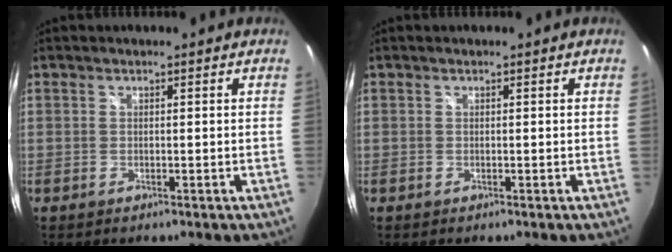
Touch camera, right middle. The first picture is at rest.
{"total": 0.0}